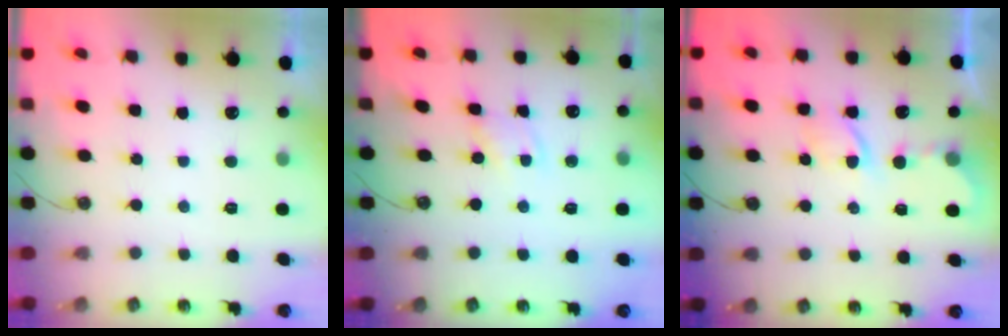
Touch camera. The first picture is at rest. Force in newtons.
{"total": 2.8, "press": 2.8, "slide": 0.3}
{"total": 3.8, "press": 3.8, "slide": 0.5}